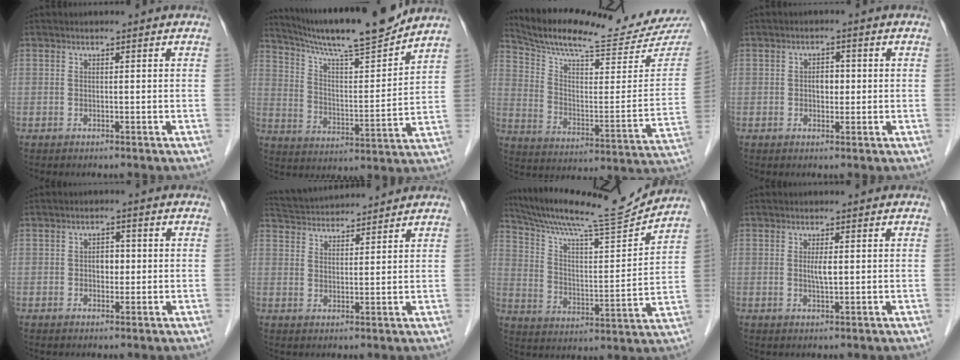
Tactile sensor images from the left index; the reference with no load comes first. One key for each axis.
{"total": 17.2, "fx": 15.4, "fy": 0.0, "fz": 7.6, "tx": -0.129, "ty": -0.007, "tz": 0.246}
{"total": 21.8, "fx": 20.5, "fy": 0.7, "fz": 7.2, "tx": -0.128, "ty": -0.085, "tz": 0.289}
{"total": 2.3, "fx": -0.1, "fy": 1.5, "fz": 1.8, "tx": -0.028, "ty": 0.005, "tz": -0.001}
{"total": 2.4, "fx": -0.1, "fy": 1.6, "fz": 1.8, "tx": -0.027, "ty": 0.004, "tz": -0.001}
{"total": 9.4, "fx": 9.1, "fy": 0.9, "fz": 2.0, "tx": -0.045, "ty": 0.031, "tz": 0.147}
{"total": 17.7, "fx": 16.6, "fy": -0.6, "fz": 5.9, "tx": -0.112, "ty": -0.025, "tz": 0.263}
{"total": 1.8, "fx": 0.2, "fy": 0.2, "fz": 1.8, "tx": -0.036, "ty": -0.003, "tz": 0.003}